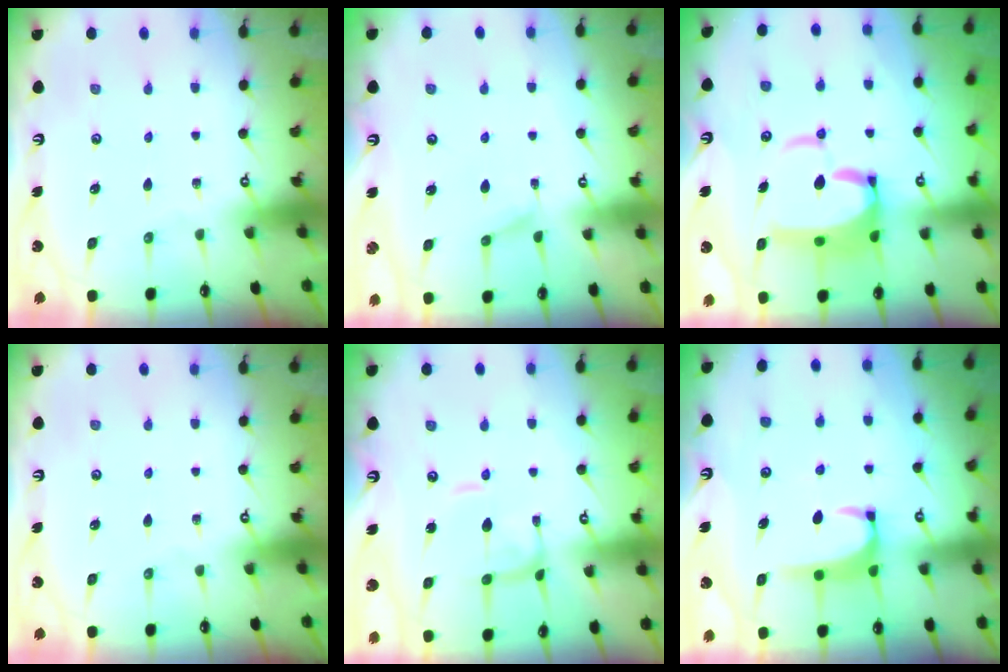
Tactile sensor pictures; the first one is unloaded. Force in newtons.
{"total": 0.8, "press": 0.3, "slide": 0.8}
{"total": 11.2, "press": 11.1, "slide": 1.5}
{"total": 0.0}
{"total": 0.0}
{"total": 1.8, "press": 1.8, "slide": 0.4}